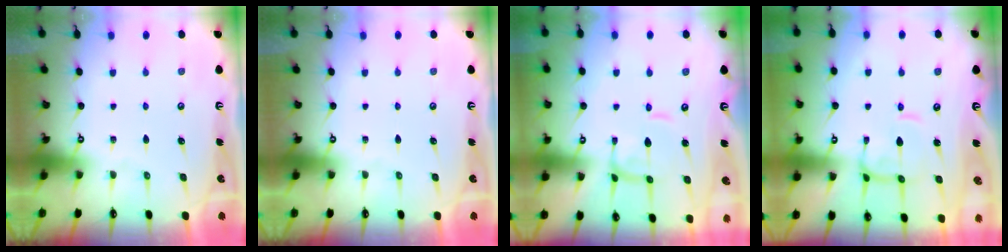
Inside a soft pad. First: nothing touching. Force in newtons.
{"total": 0.0}
{"total": 0.0}
{"total": 4.2, "press": 4.1, "slide": 0.8}